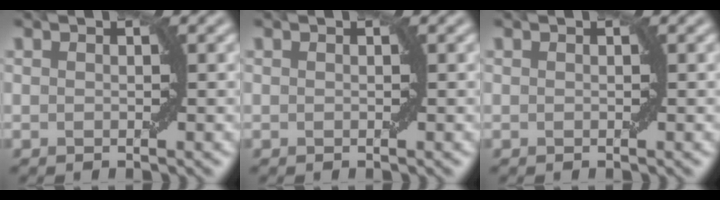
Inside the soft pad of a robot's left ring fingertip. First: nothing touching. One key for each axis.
{"total": 0.0}
{"total": 0.0}